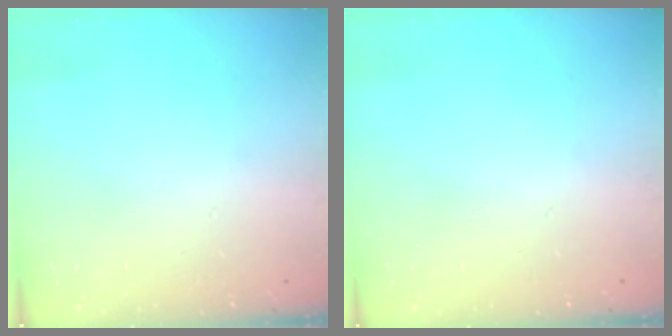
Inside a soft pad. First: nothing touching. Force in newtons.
{"total": 0.0}